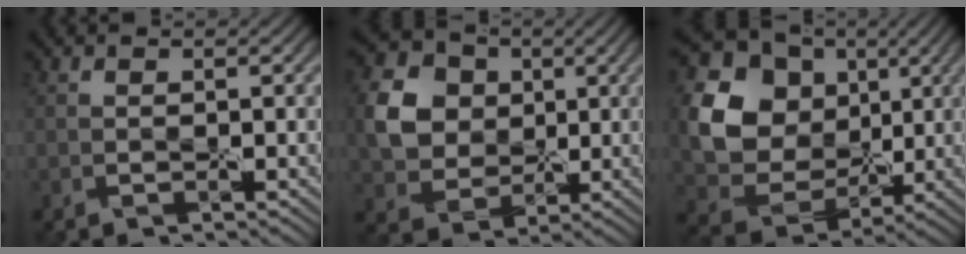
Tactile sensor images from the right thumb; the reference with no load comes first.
{"total": 6.4, "force": [1.6, 5.7, 2.5], "torque": [-0.069, 0.013, 0.021]}
{"total": 13.4, "force": [3.4, 11.5, 6.0], "torque": [-0.184, 0.025, 0.085]}